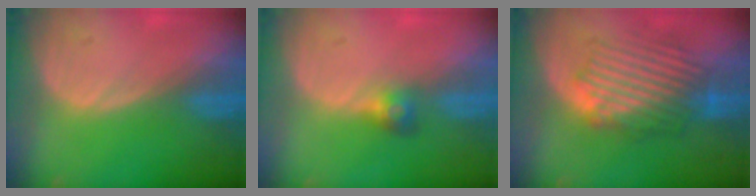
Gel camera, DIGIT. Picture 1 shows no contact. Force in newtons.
{"total": 2.8, "press": 2.6, "slide": 0.9}
{"total": 8.7, "press": 8.4, "slide": 2.1}